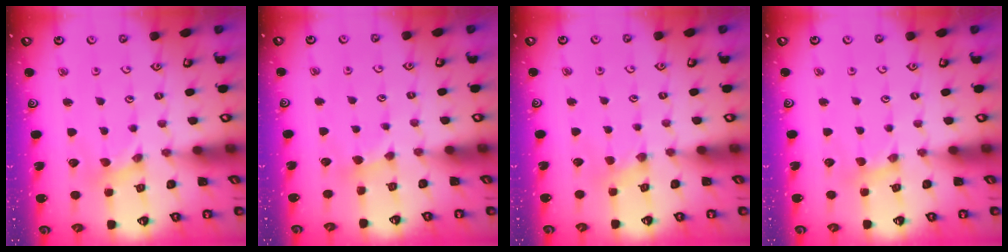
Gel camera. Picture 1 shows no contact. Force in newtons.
{"total": 2.9, "press": 2.9, "slide": 0.4}
{"total": 2.3, "press": 2.3, "slide": 0.4}
{"total": 1.7, "press": 1.7, "slide": 0.2}